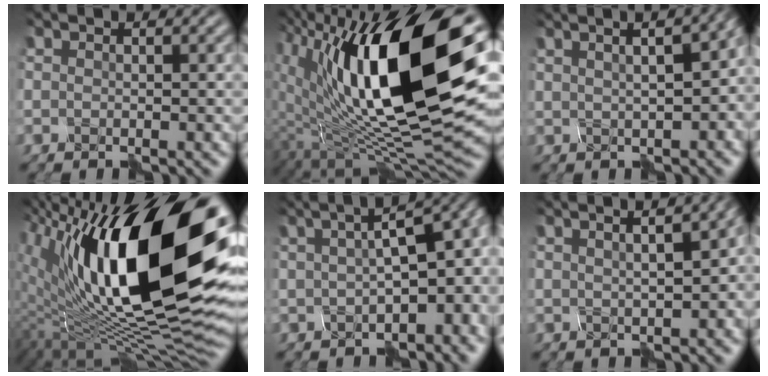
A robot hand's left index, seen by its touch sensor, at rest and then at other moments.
{"total": 17.5, "force": [4.9, 6.4, 15.6], "torque": [-0.262, -0.006, 0.078]}
{"total": 10.5, "force": [3.2, 4.6, 8.9], "torque": [-0.079, 0.046, 0.026]}
{"total": 19.7, "force": [5.8, 7.5, 17.2], "torque": [-0.272, 0.022, 0.090]}
{"total": 9.7, "force": [1.7, 4.0, 8.7], "torque": [-0.106, 0.014, 0.029]}
{"total": 8.1, "force": [2.7, 3.2, 6.9], "torque": [-0.047, 0.035, 0.022]}